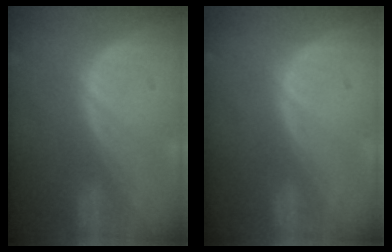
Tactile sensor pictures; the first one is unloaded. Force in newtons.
{"total": 0.0}